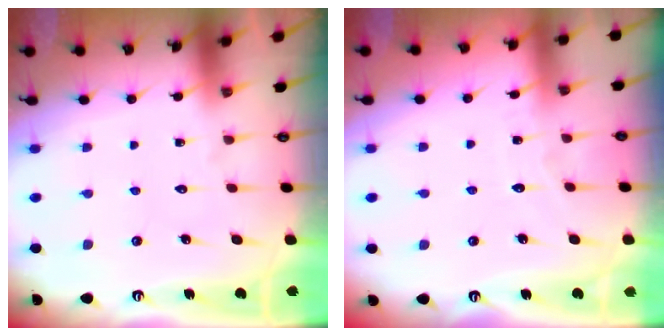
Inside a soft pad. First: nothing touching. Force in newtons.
{"total": 2.5, "press": 2.5, "slide": 0.4}